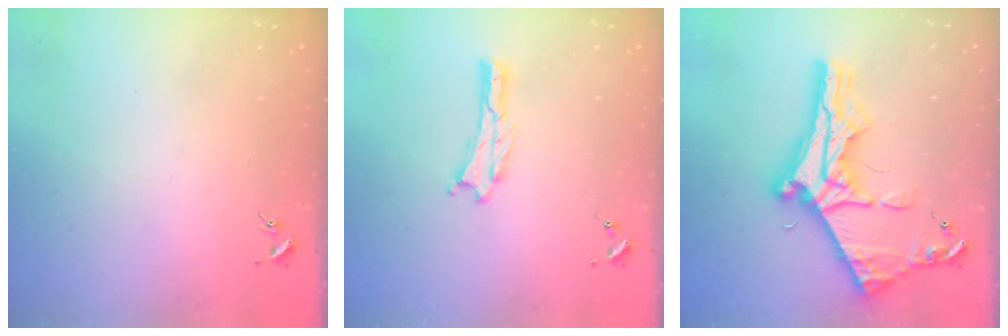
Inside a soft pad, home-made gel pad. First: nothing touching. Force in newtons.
{"total": 0.0}
{"total": 11.3, "press": 11.3, "slide": 0.9}